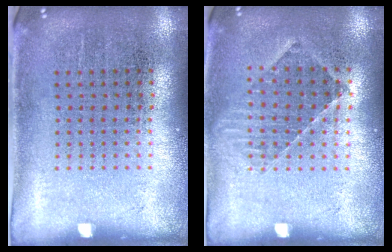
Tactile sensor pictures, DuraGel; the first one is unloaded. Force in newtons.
{"total": 1.0, "press": 1.0, "slide": 0.3}